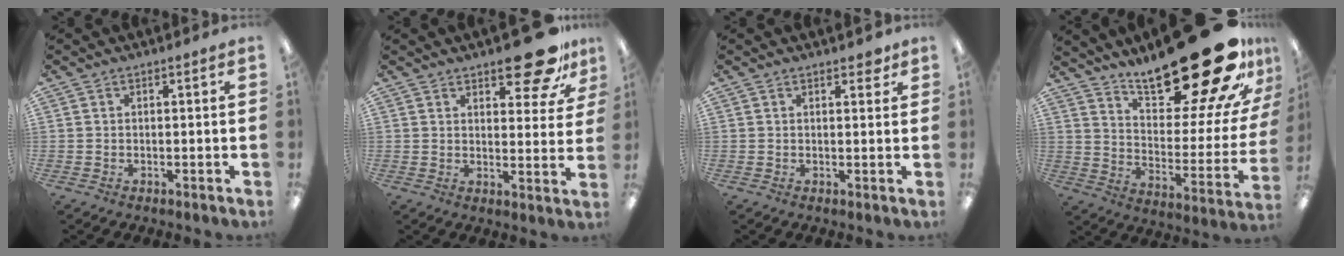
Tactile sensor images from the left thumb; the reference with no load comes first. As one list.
[{"total": 12.3, "force": [9.1, 4.3, 7.1], "torque": [-0.073, -0.060, 0.151]}, {"total": 2.0, "force": [1.5, 1.0, 0.9], "torque": [-0.004, -0.004, 0.024]}, {"total": 28.5, "force": [20.6, 8.5, 17.8], "torque": [-0.220, -0.152, 0.336]}]